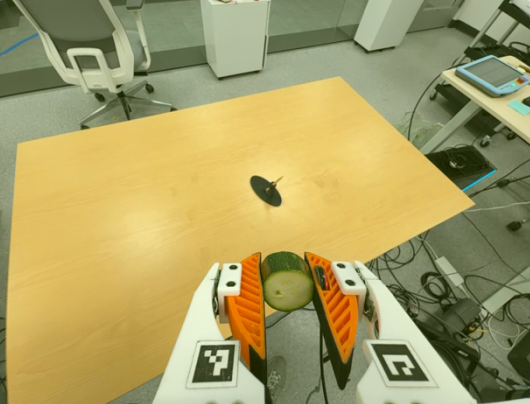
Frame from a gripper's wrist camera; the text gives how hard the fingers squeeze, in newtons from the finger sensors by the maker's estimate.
{"total": 11.0, "left": 10.3, "right": 11.8}